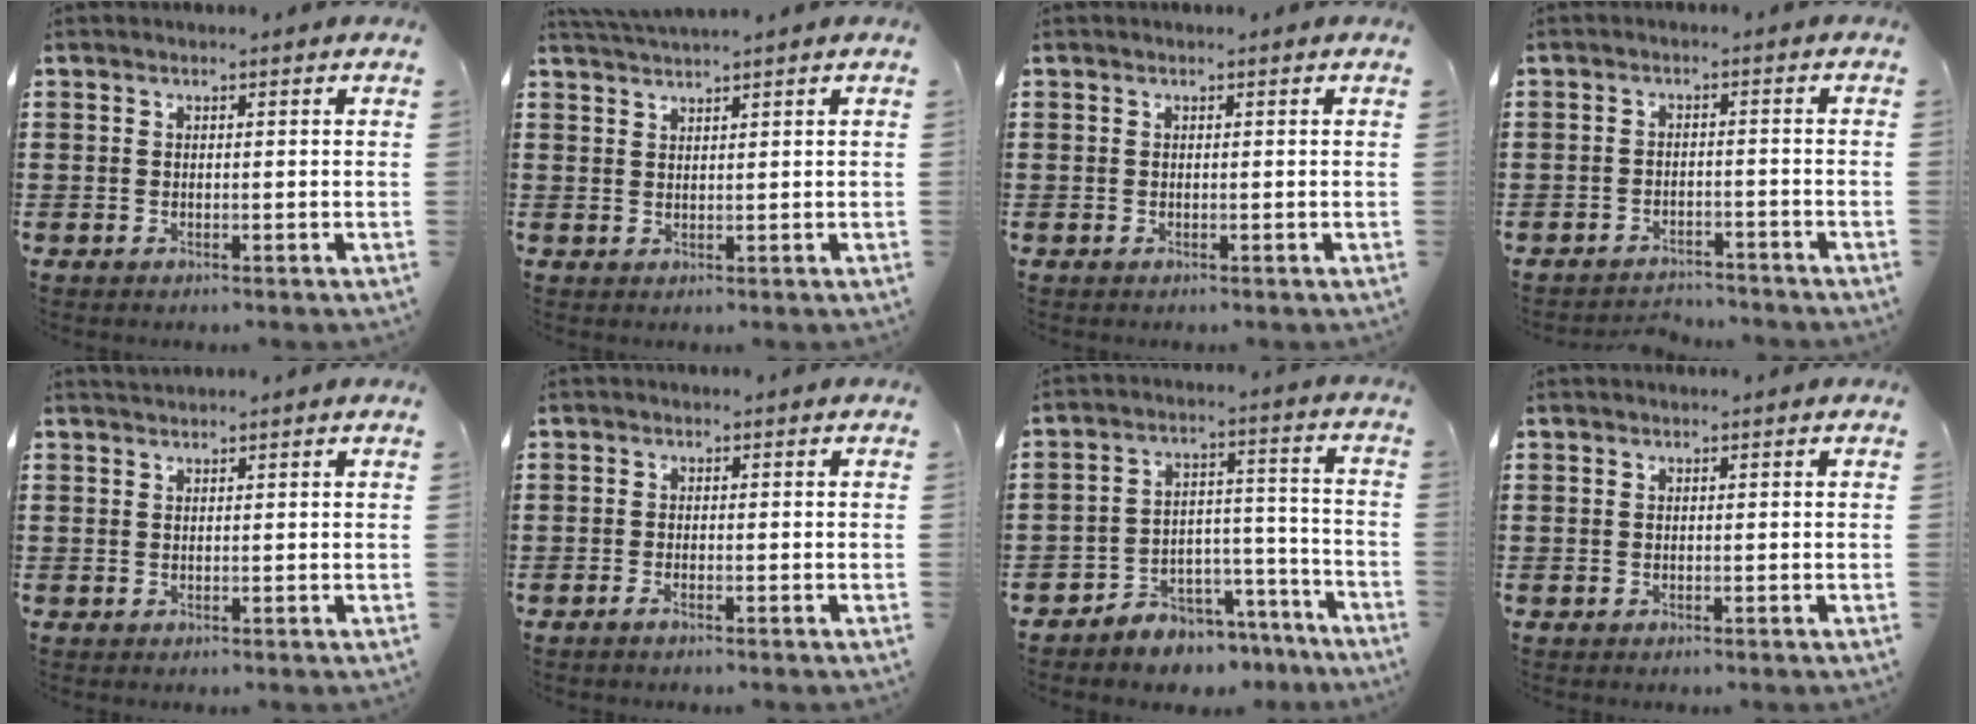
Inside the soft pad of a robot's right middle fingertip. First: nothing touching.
{"total": 2.0, "force": [1.9, -0.1, 0.4], "torque": [-0.012, 0.002, 0.037]}
{"total": 0.0}
{"total": 2.7, "force": [-2.7, 0.3, -0.2], "torque": [-0.005, -0.002, -0.057]}
{"total": 0.7, "force": [0.7, 0.0, 0.0], "torque": [-0.004, -0.003, 0.016]}
{"total": 0.8, "force": [-0.7, 0.0, 0.5], "torque": [-0.011, -0.004, -0.012]}
{"total": 5.4, "force": [-5.1, 1.8, 0.0], "torque": [-0.003, 0.017, -0.101]}
{"total": 0.0}